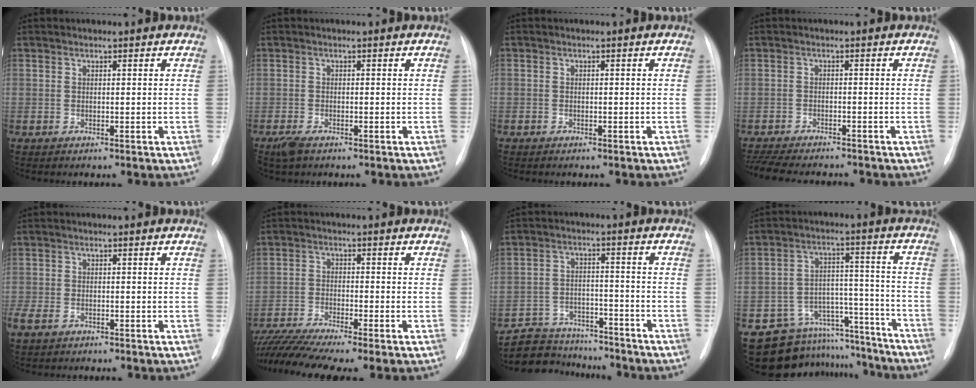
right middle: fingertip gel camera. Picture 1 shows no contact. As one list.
[{"total": 2.7, "force": [-1.8, 1.0, 1.6], "torque": [-0.040, -0.006, -0.029]}, {"total": 0.9, "force": [-0.7, 0.6, 0.2], "torque": [-0.007, 0.002, -0.008]}, {"total": 12.5, "force": [-11.2, 2.8, 4.8], "torque": [-0.100, -0.010, -0.154]}, {"total": 3.8, "force": [-2.6, 2.0, 1.8], "torque": [-0.043, -0.008, -0.042]}, {"total": 10.5, "force": [-9.0, -0.7, 5.4], "torque": [-0.105, -0.017, -0.152]}, {"total": 11.9, "force": [-11.1, 4.1, 1.8], "torque": [-0.034, 0.020, -0.167]}, {"total": 14.1, "force": [-12.5, 6.3, 1.1], "torque": [-0.008, 0.071, -0.175]}]